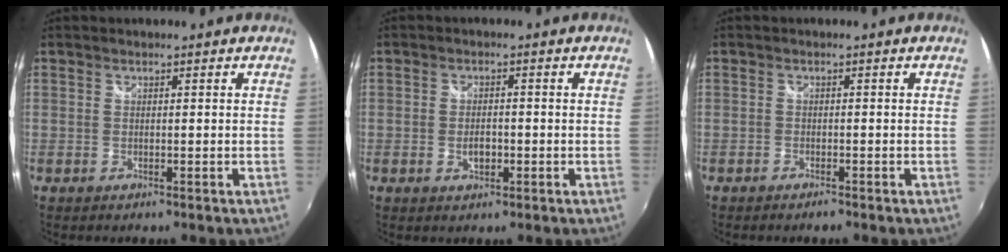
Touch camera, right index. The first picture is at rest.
{"total": 2.9, "force": [-0.9, 1.8, 2.1], "torque": [-0.035, -0.003, -0.014]}
{"total": 1.2, "force": [-1.1, -0.3, 0.4], "torque": [-0.009, -0.003, -0.024]}